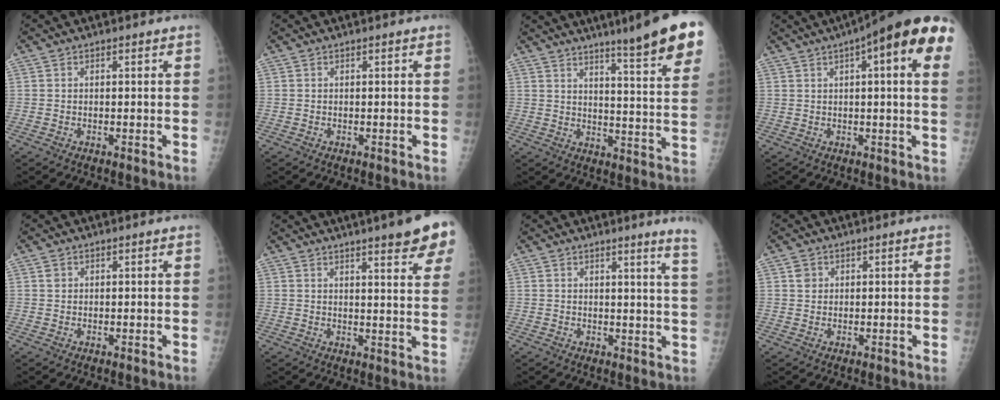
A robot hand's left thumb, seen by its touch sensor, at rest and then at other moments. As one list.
[{"total": 0.0}, {"total": 17.6, "force": [11.9, 1.0, 12.9], "torque": [-0.149, -0.065, 0.152]}, {"total": 17.9, "force": [6.8, 4.1, 16.0], "torque": [-0.212, 0.015, 0.079]}, {"total": 0.9, "force": [0.4, 0.8, 0.3], "torque": [0.000, 0.000, 0.007]}, {"total": 13.0, "force": [8.5, 2.0, 9.6], "torque": [-0.101, -0.031, 0.095]}, {"total": 6.8, "force": [5.1, -1.4, 4.4], "torque": [-0.056, -0.047, 0.041]}, {"total": 1.8, "force": [0.7, 1.6, 0.6], "torque": [-0.001, -0.002, 0.009]}]